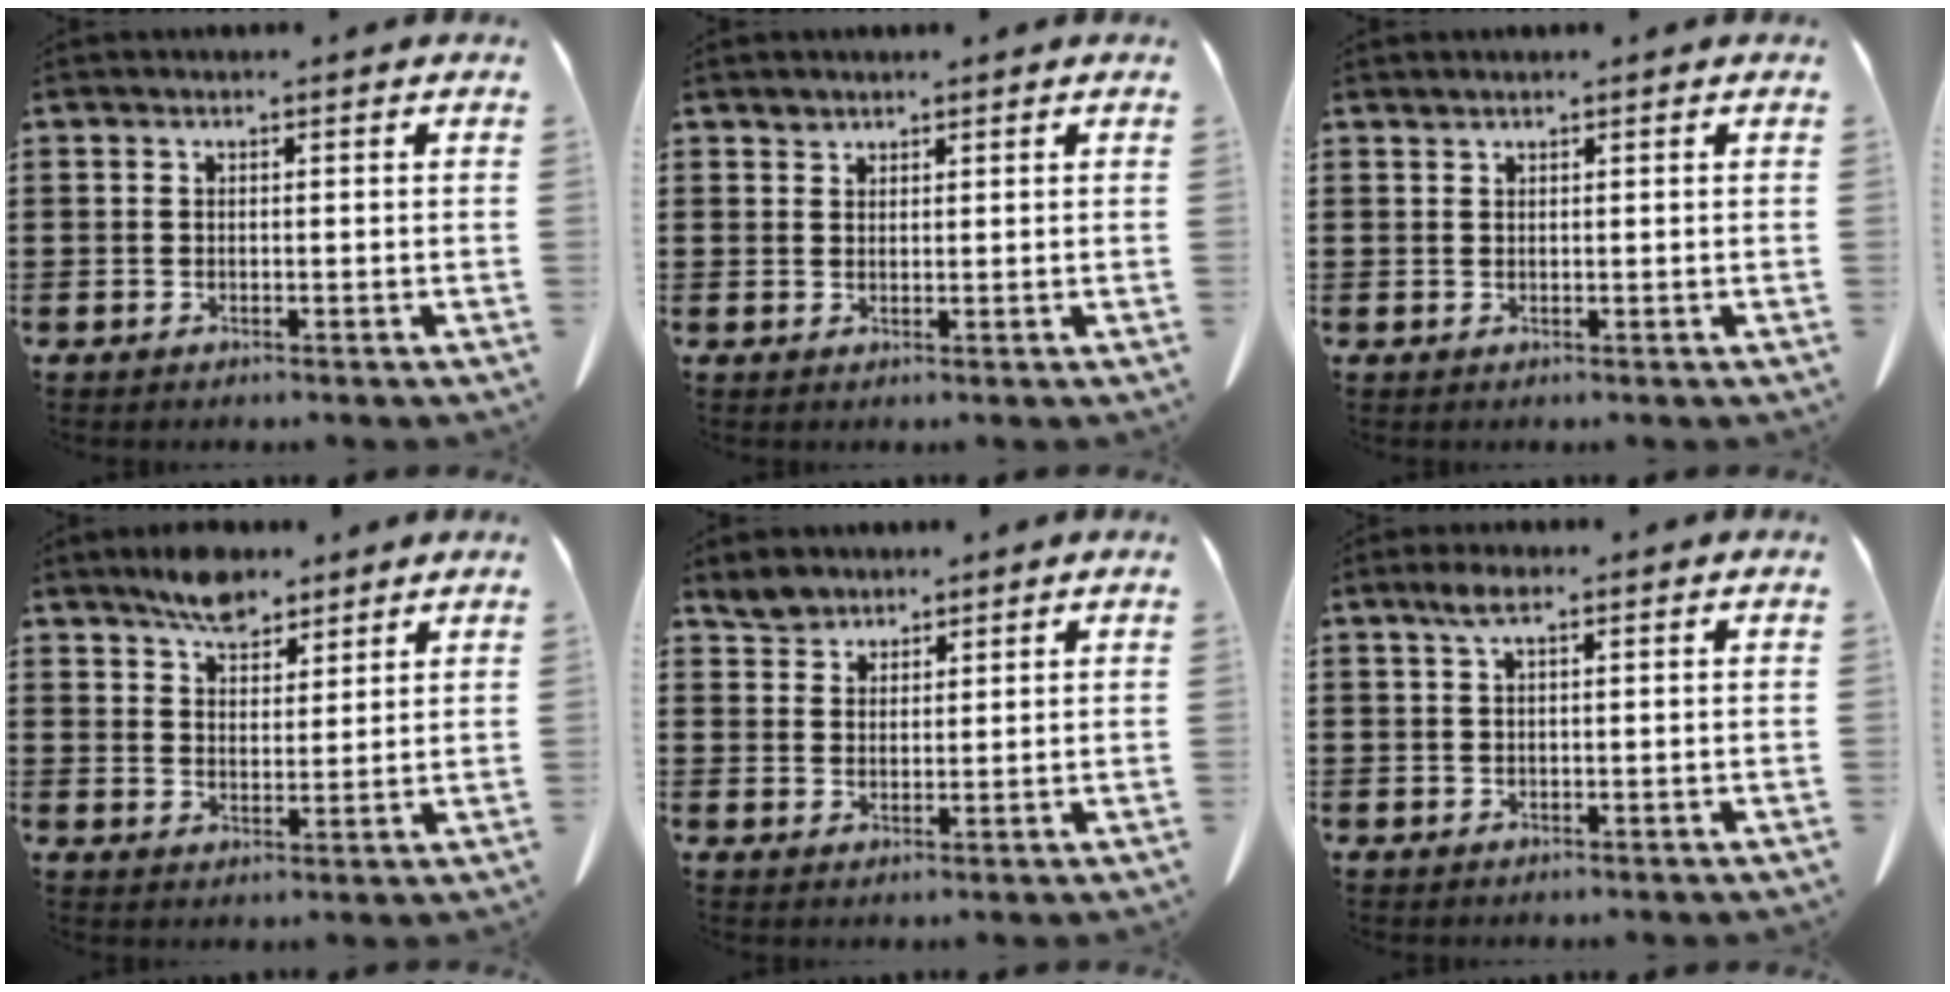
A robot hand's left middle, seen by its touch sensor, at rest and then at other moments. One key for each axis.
{"total": 1.2, "fx": 1.1, "fy": 0.4, "fz": 0.0, "tx": -0.004, "ty": -0.002, "tz": 0.022}
{"total": 0.7, "fx": 0.7, "fy": 0.0, "fz": 0.0, "tx": -0.003, "ty": -0.002, "tz": 0.015}
{"total": 5.8, "fx": 5.0, "fy": 2.3, "fz": 1.8, "tx": -0.049, "ty": -0.008, "tz": 0.095}
{"total": 3.4, "fx": 2.9, "fy": 1.6, "fz": 0.4, "tx": -0.019, "ty": 0.005, "tz": 0.058}
{"total": 2.6, "fx": 1.3, "fy": 0.6, "fz": 2.2, "tx": -0.047, "ty": 0.003, "tz": 0.022}